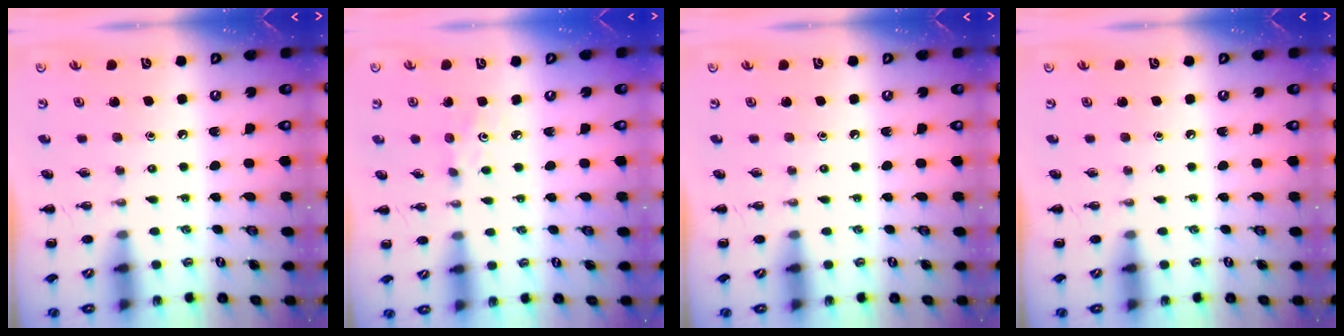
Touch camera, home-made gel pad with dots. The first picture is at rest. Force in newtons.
{"total": 1.5, "press": 1.4, "slide": 0.5}
{"total": 0.0}
{"total": 0.0}